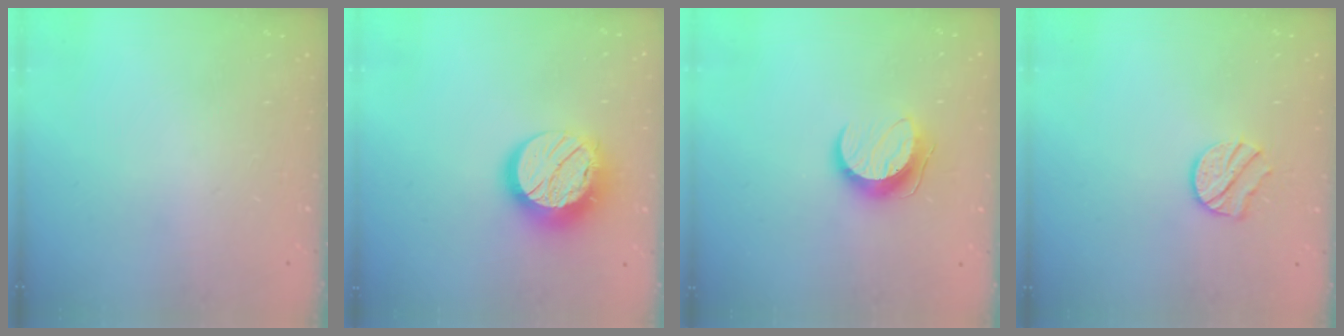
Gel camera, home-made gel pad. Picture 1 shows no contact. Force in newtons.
{"total": 15.7, "press": 15.7, "slide": 0.9}
{"total": 9.7, "press": 9.7, "slide": 0.2}
{"total": 7.9, "press": 7.9, "slide": 0.3}